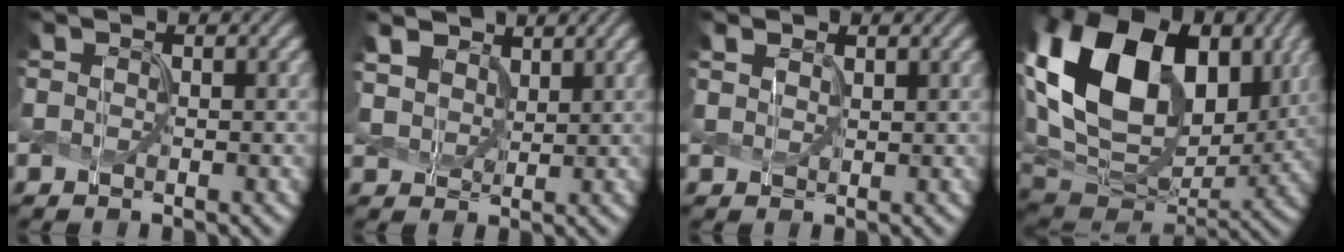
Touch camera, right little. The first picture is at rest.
{"total": 4.1, "force": [3.1, 2.2, 1.5], "torque": [-0.059, -0.002, 0.063]}
{"total": 1.4, "force": [1.1, 0.6, 0.7], "torque": [-0.019, 0.000, 0.027]}
{"total": 18.8, "force": [5.3, 13.2, 12.3], "torque": [-0.265, 0.010, 0.104]}